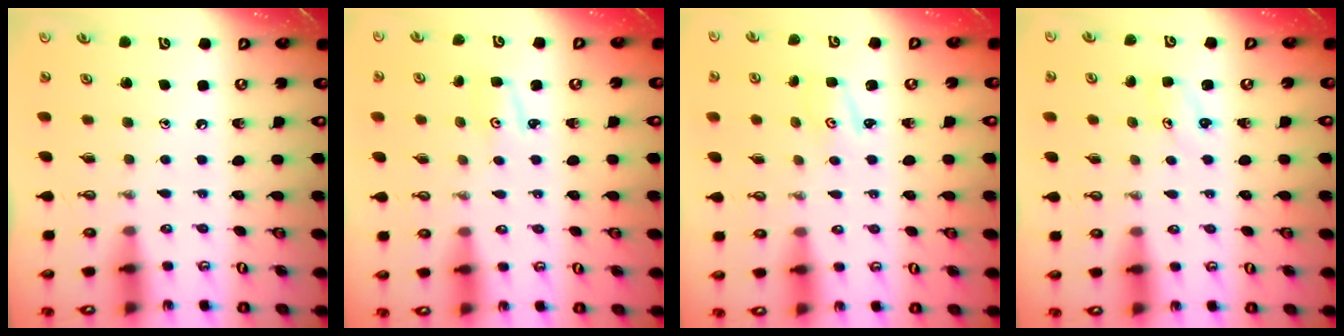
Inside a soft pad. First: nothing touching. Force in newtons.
{"total": 2.9, "press": 2.9, "slide": 0.3}
{"total": 1.6, "press": 1.6, "slide": 0.3}
{"total": 2.5, "press": 2.5, "slide": 0.3}